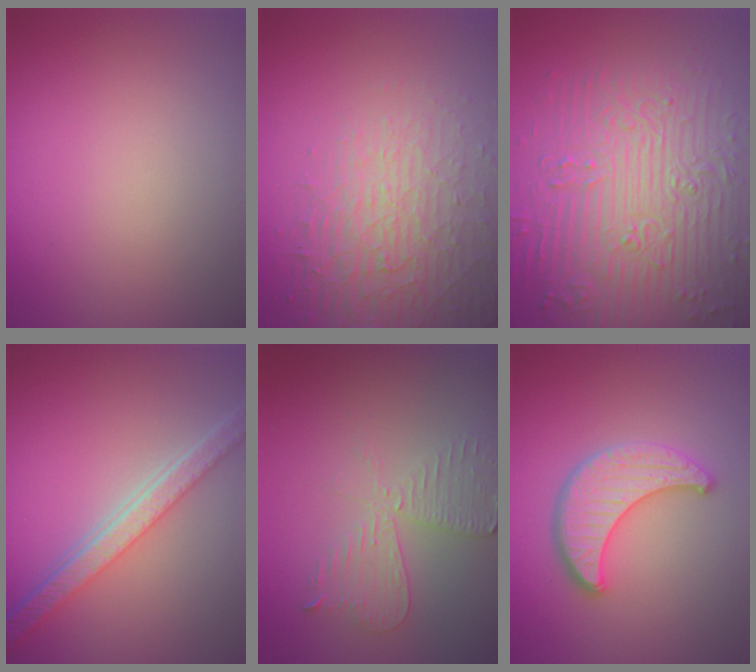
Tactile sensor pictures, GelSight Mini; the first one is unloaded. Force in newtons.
{"total": 3.9, "press": 3.7, "slide": 1.2}
{"total": 9.4, "press": 6.8, "slide": 6.5}
{"total": 5.1, "press": 4.0, "slide": 3.2}
{"total": 2.6, "press": 2.5, "slide": 0.5}
{"total": 3.8, "press": 3.5, "slide": 1.4}